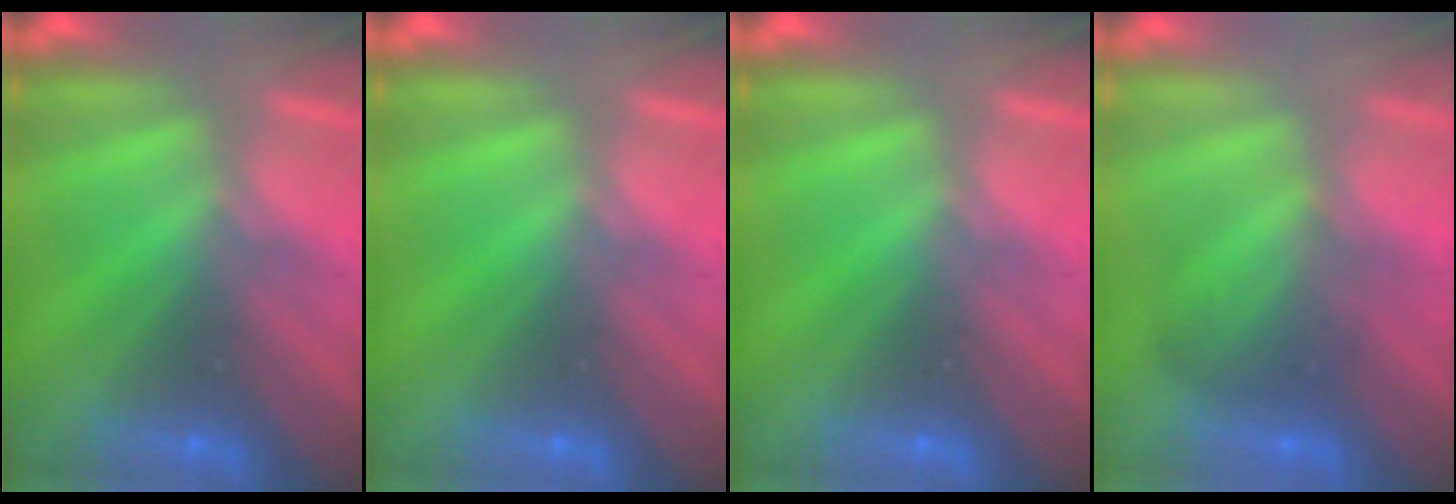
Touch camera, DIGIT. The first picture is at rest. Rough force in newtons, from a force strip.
{"total": 0.0}
{"total": 0.0}
{"total": 1.8}